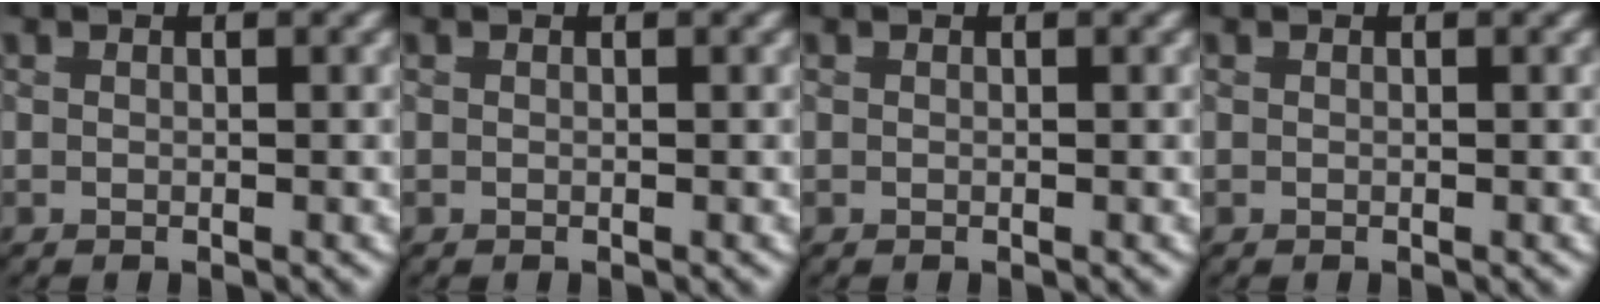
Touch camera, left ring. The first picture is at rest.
{"total": 0.0}
{"total": 0.0}
{"total": 0.0}